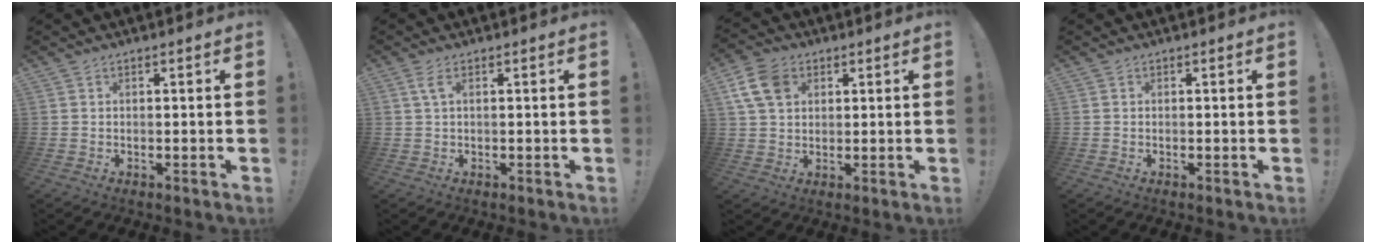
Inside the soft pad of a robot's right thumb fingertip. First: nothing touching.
{"total": 2.7, "force": [0.9, 0.7, 2.4], "torque": [-0.046, 0.001, 0.014]}
{"total": 10.2, "force": [3.9, 7.2, 6.0], "torque": [-0.118, 0.001, 0.078]}
{"total": 0.0}